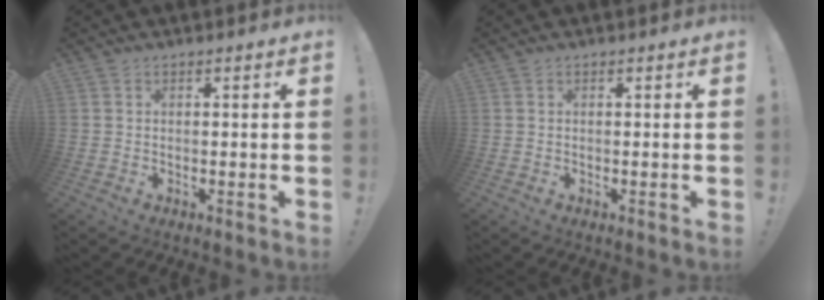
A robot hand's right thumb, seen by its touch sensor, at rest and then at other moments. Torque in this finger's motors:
{"motor_torque": [-0.02, -0.03, 0.10, -0.02, 0.07]}